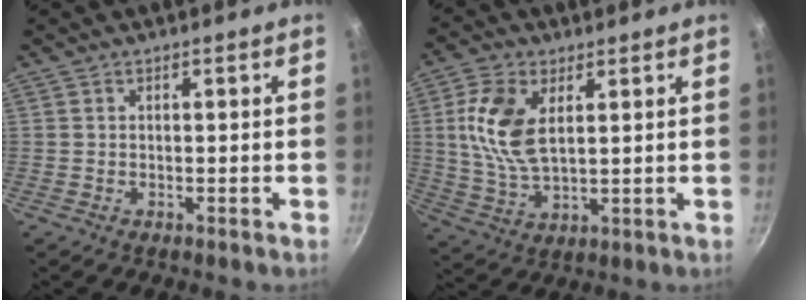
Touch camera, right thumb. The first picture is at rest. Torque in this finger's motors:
{"motor_torque": [0.03, 0.72, 1.34, 0.51, 0.15]}